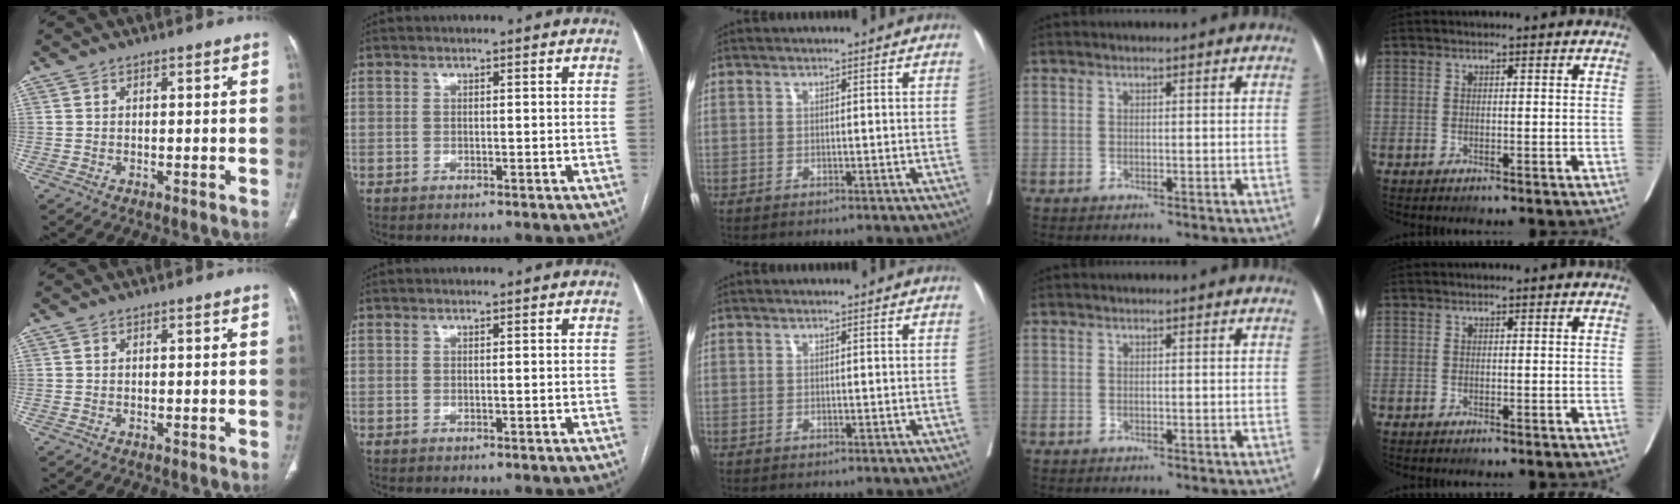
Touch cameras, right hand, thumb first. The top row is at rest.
{}